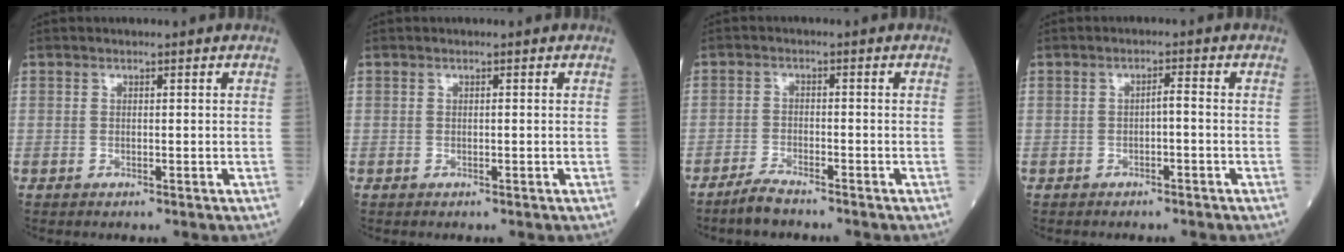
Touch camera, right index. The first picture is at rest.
{"total": 0.0}
{"total": 3.3, "force": [-3.0, 0.4, 1.4], "torque": [-0.030, -0.005, -0.058]}
{"total": 1.6, "force": [-0.5, 0.2, 1.5], "torque": [-0.020, 0.006, -0.008]}